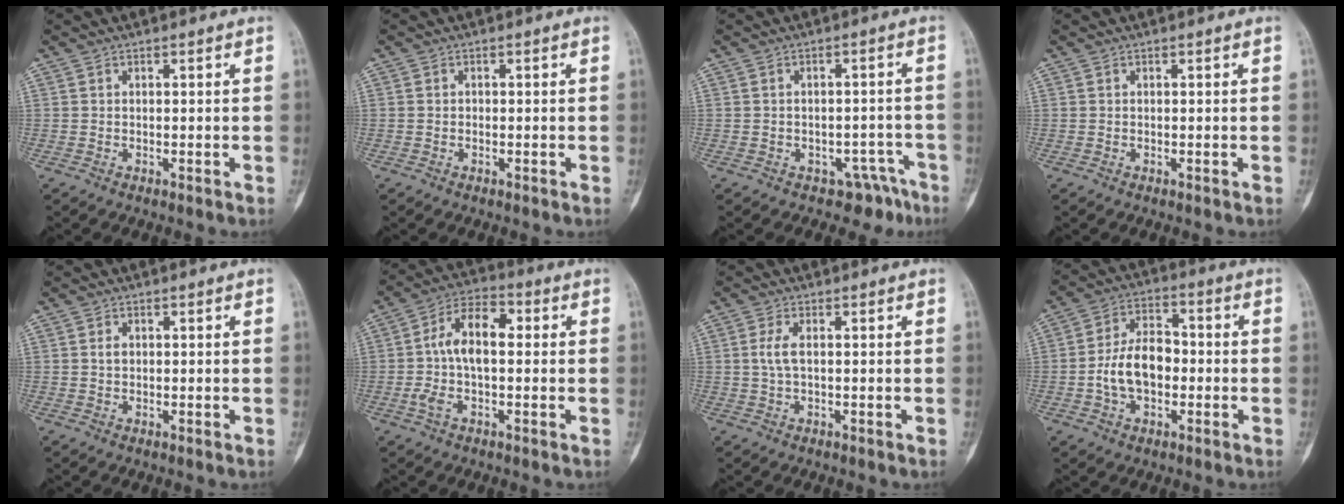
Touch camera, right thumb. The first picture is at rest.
{"total": 0.6, "force": [-0.2, 0.5, 0.2], "torque": [0.001, 0.004, -0.002]}
{"total": 5.7, "force": [-4.0, 4.0, 0.9], "torque": [0.022, 0.049, -0.048]}
{"total": 0.0}
{"total": 1.4, "force": [0.3, 1.1, 0.9], "torque": [-0.008, 0.001, 0.005]}
{"total": 11.3, "force": [0.2, 6.1, 9.5], "torque": [-0.177, 0.034, -0.001]}
{"total": 3.0, "force": [0.3, 1.4, 2.7], "torque": [-0.061, 0.001, 0.003]}
{"total": 10.8, "force": [-1.7, 7.1, 8.0], "torque": [-0.122, 0.030, -0.037]}